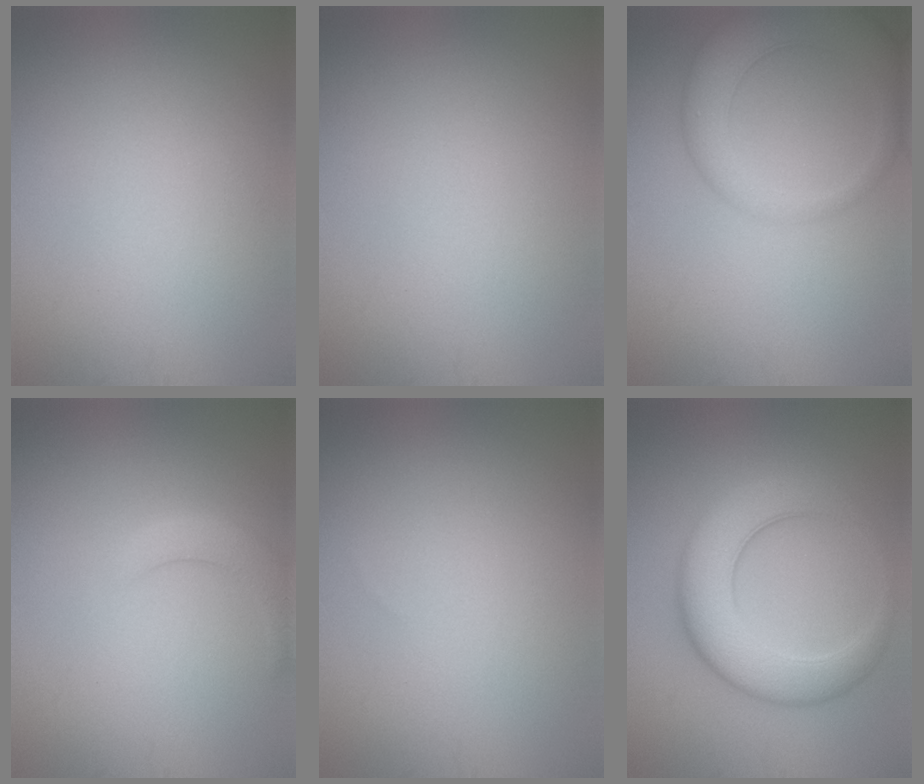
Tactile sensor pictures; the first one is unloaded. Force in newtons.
{"total": 0.0}
{"total": 5.5, "press": 5.5, "slide": 0.6}
{"total": 2.4, "press": 2.4, "slide": 0.2}
{"total": 0.0}
{"total": 7.0, "press": 7.0, "slide": 0.2}